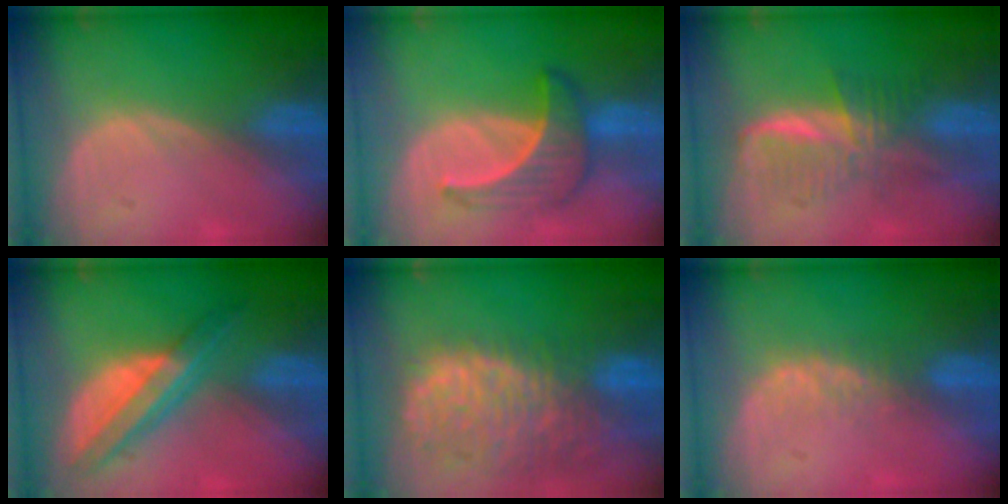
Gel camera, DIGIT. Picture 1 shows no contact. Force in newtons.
{"total": 6.6, "press": 6.3, "slide": 2.0}
{"total": 5.9, "press": 5.9, "slide": 0.8}
{"total": 7.9, "press": 6.7, "slide": 4.2}
{"total": 13.5, "press": 11.1, "slide": 7.8}
{"total": 2.8, "press": 2.4, "slide": 1.5}